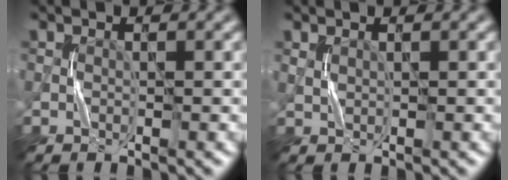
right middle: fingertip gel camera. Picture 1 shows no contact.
{"total": 0.6, "force": [0.6, 0.1, 0.1], "torque": [-0.003, 0.002, 0.016]}